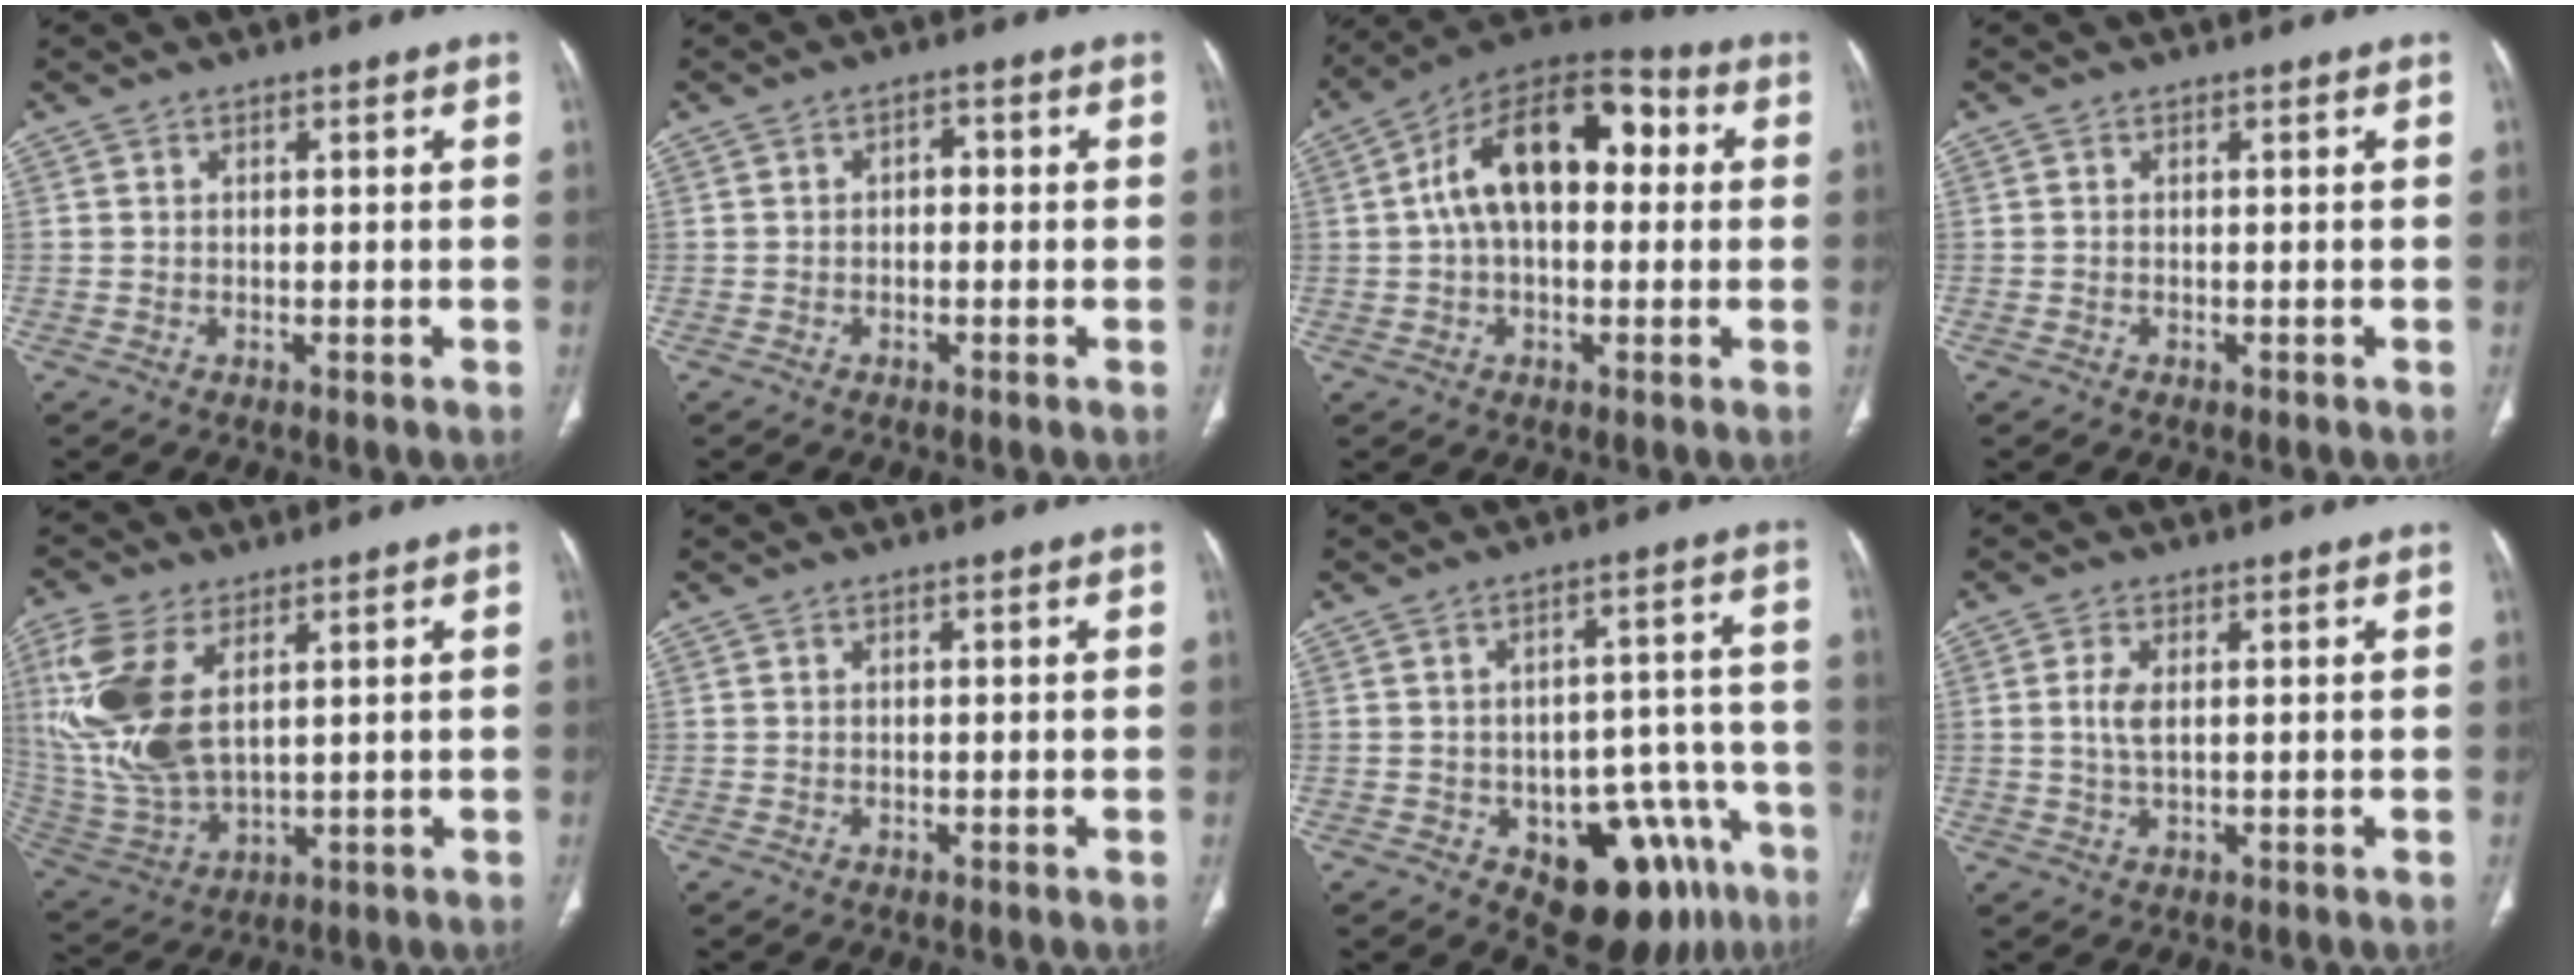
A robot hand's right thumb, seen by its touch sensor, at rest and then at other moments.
{"total": 1.9, "force": [-0.2, 1.3, 1.3], "torque": [-0.007, 0.008, -0.011]}
{"total": 17.7, "force": [2.7, 10.0, 14.3], "torque": [-0.217, 0.044, 0.034]}
{"total": 0.0}
{"total": 16.0, "force": [4.7, 8.1, 12.9], "torque": [-0.301, -0.013, 0.105]}
{"total": 0.0}
{"total": 17.2, "force": [-8.8, 9.2, 11.5], "torque": [-0.067, 0.066, -0.104]}
{"total": 3.3, "force": [0.4, 1.4, 3.0], "torque": [-0.073, -0.001, 0.011]}